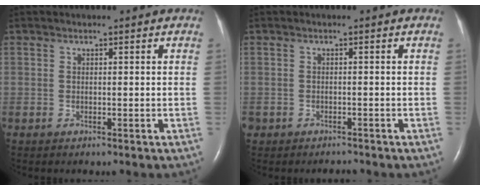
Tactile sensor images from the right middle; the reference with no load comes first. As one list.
[{"total": 1.6, "force": [-1.4, 0.8, 0.1], "torque": [-0.009, -0.003, -0.021]}]